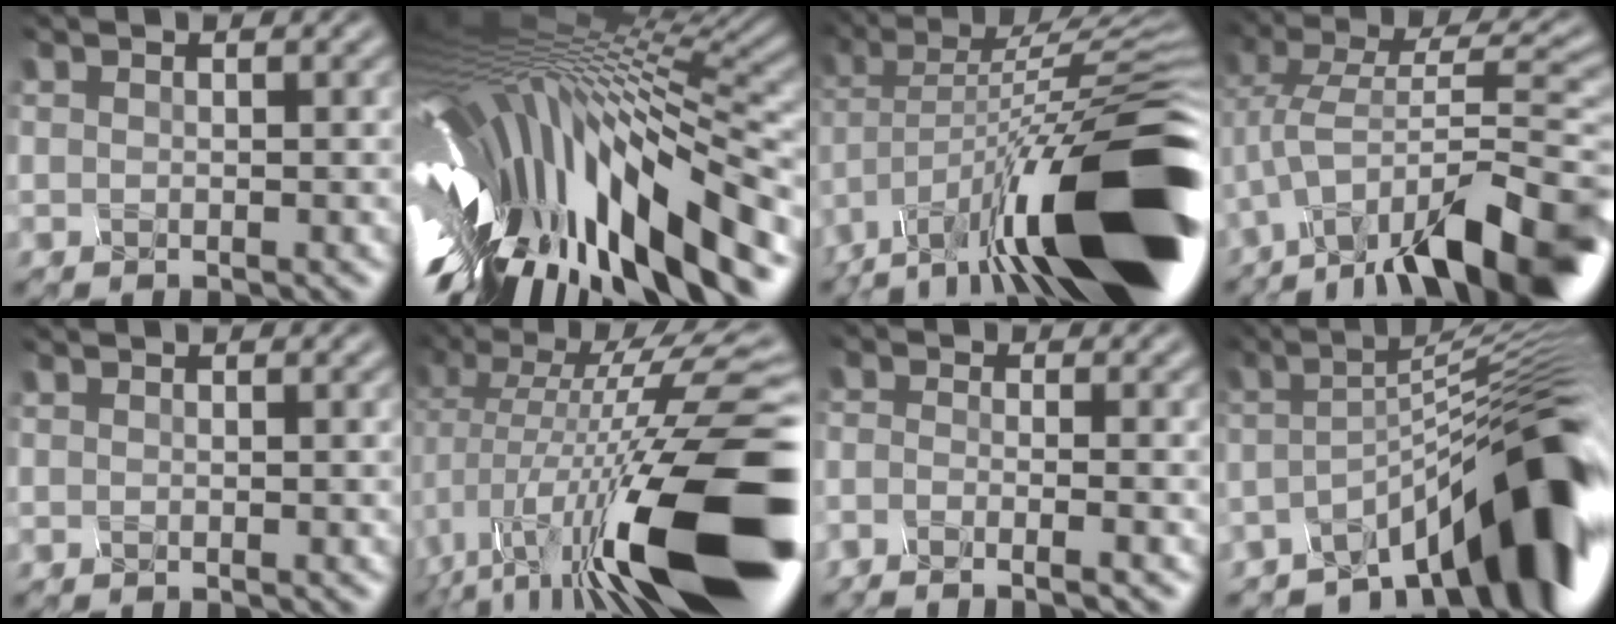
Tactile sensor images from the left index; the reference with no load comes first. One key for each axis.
{"total": 17.0, "fx": -4.4, "fy": 5.1, "fz": 15.6, "tx": -0.287, "ty": -0.012, "tz": -0.063}
{"total": 17.2, "fx": -8.7, "fy": 4.3, "fz": 14.2, "tx": -0.227, "ty": 0.009, "tz": -0.146}
{"total": 13.6, "fx": -7.8, "fy": 3.8, "fz": 10.5, "tx": -0.181, "ty": 0.016, "tz": -0.125}
{"total": 0.0}
{"total": 17.8, "fx": -4.2, "fy": 5.2, "fz": 16.5, "tx": -0.263, "ty": 0.014, "tz": -0.073}
{"total": 2.9, "fx": -2.0, "fy": 1.2, "fz": 1.7, "tx": 0.008, "ty": 0.001, "tz": -0.060}
{"total": 11.9, "fx": -6.6, "fy": 2.4, "fz": 9.6, "tx": -0.119, "ty": 0.011, "tz": -0.104}